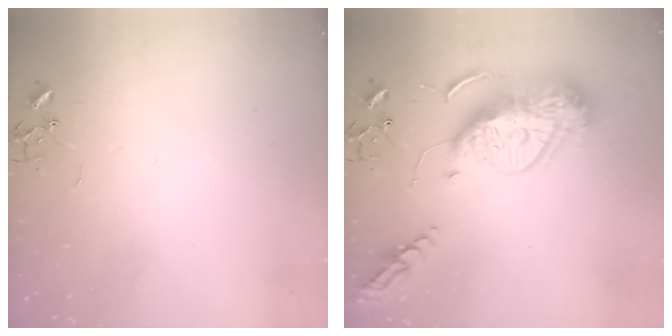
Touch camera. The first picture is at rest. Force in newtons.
{"total": 19.6, "press": 19.5, "slide": 1.9}